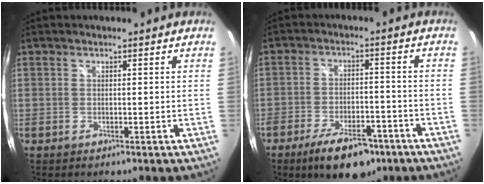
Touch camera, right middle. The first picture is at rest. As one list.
[{"total": 11.7, "force": [-7.9, 4.8, 7.1], "torque": [-0.144, -0.011, -0.120]}]